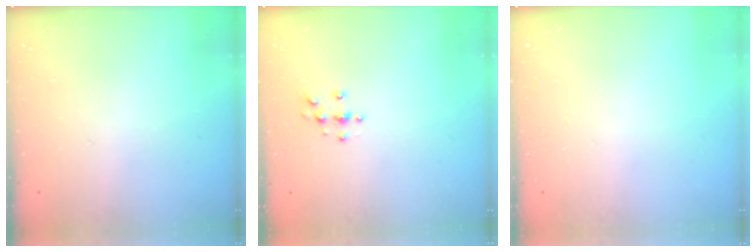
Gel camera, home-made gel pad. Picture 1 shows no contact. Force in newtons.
{"total": 4.6, "press": 4.5, "slide": 0.6}
{"total": 0.0}